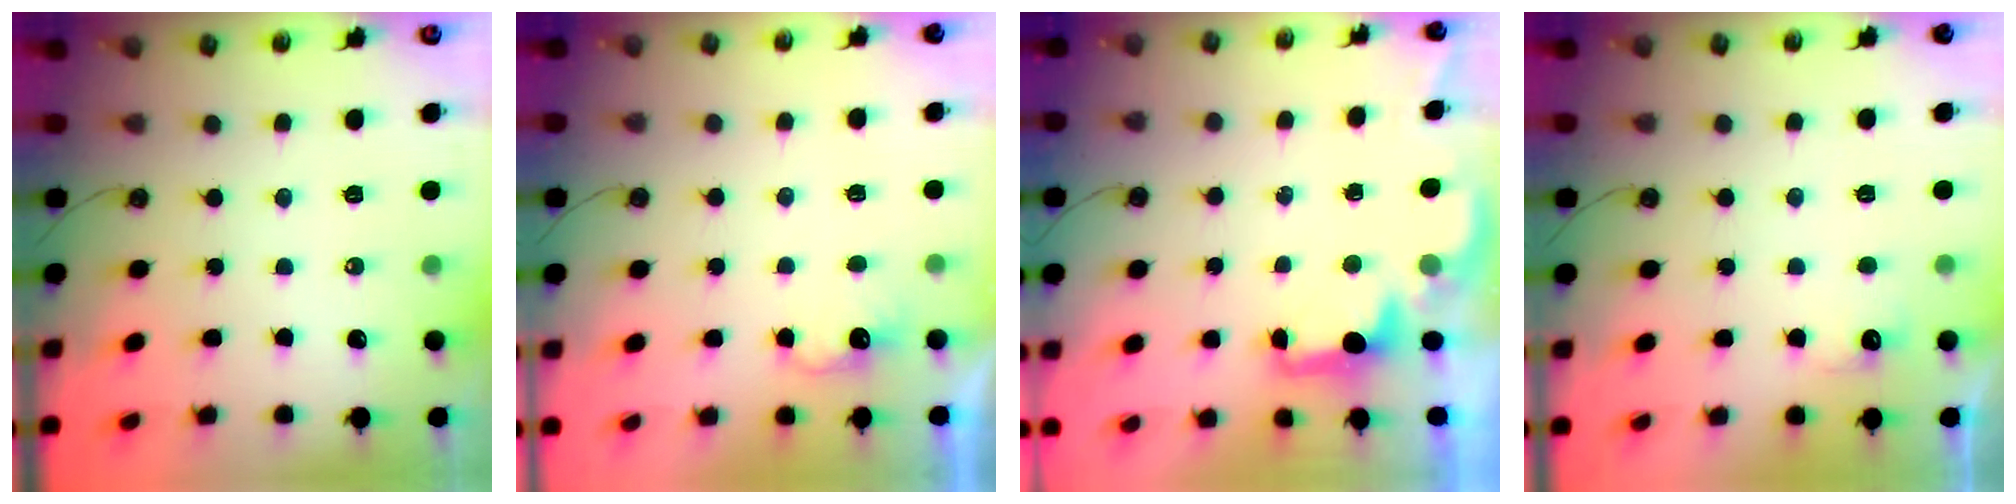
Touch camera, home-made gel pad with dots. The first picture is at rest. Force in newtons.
{"total": 2.5, "press": 2.4, "slide": 0.7}
{"total": 2.0, "press": 1.8, "slide": 0.8}
{"total": 5.1, "press": 4.9, "slide": 1.2}